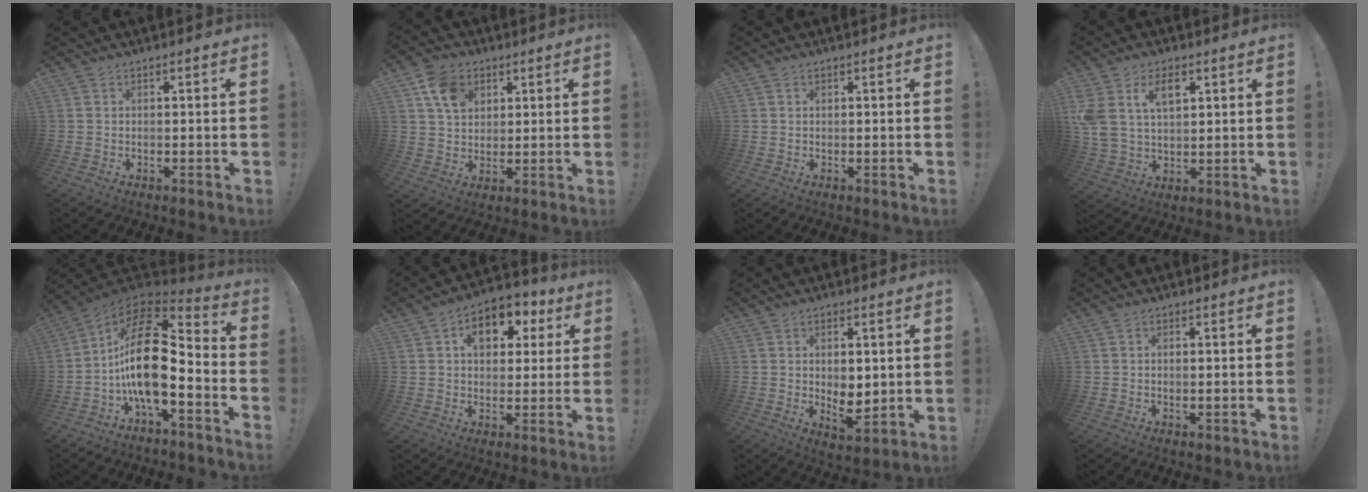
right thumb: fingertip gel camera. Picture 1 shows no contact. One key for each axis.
{"total": 10.3, "fx": 4.9, "fy": 7.6, "fz": 4.9, "tx": -0.076, "ty": -0.015, "tz": 0.097}
{"total": 0.6, "fx": 0.4, "fy": 0.5, "fz": 0.1, "tx": 0.006, "ty": -0.001, "tz": 0.006}
{"total": 9.7, "fx": 4.8, "fy": 5.7, "fz": 6.2, "tx": -0.122, "ty": -0.014, "tz": 0.087}
{"total": 22.5, "fx": -1.0, "fy": 10.6, "fz": 19.9, "tx": -0.377, "ty": 0.009, "tz": -0.016}
{"total": 11.4, "fx": 4.3, "fy": 8.0, "fz": 6.8, "tx": -0.084, "ty": -0.016, "tz": 0.076}
{"total": 6.2, "fx": 1.2, "fy": 3.5, "fz": 4.9, "tx": -0.070, "ty": -0.016, "tz": 0.025}
{"total": 0.7, "fx": 0.2, "fy": 0.2, "fz": 0.6, "tx": -0.003, "ty": -0.003, "tz": 0.003}